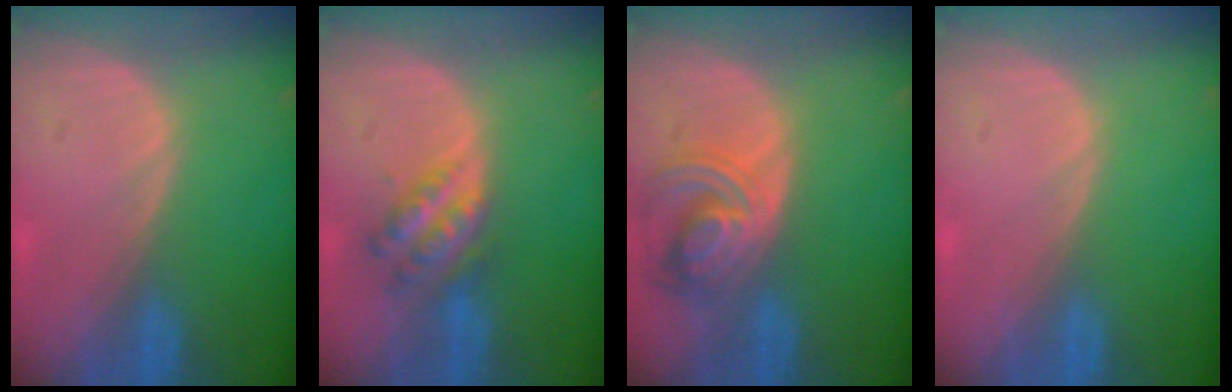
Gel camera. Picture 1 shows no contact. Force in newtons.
{"total": 5.9, "press": 5.1, "slide": 2.8}
{"total": 7.8, "press": 6.9, "slide": 3.6}
{"total": 0.0}